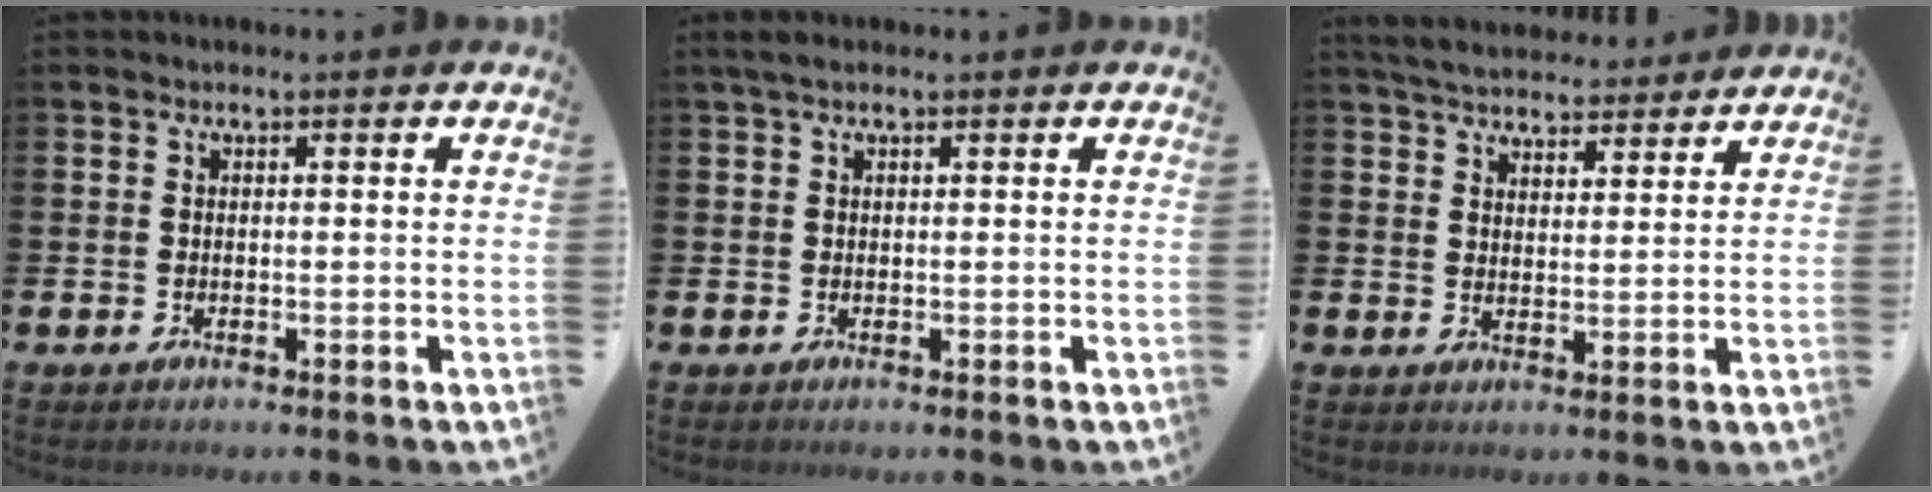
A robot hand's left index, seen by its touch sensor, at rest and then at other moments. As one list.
[{"total": 1.4, "force": [0.9, 0.5, 1.0], "torque": [-0.026, 0.008, 0.016]}, {"total": 5.4, "force": [5.2, 1.2, 0.8], "torque": [-0.040, -0.019, 0.096]}]